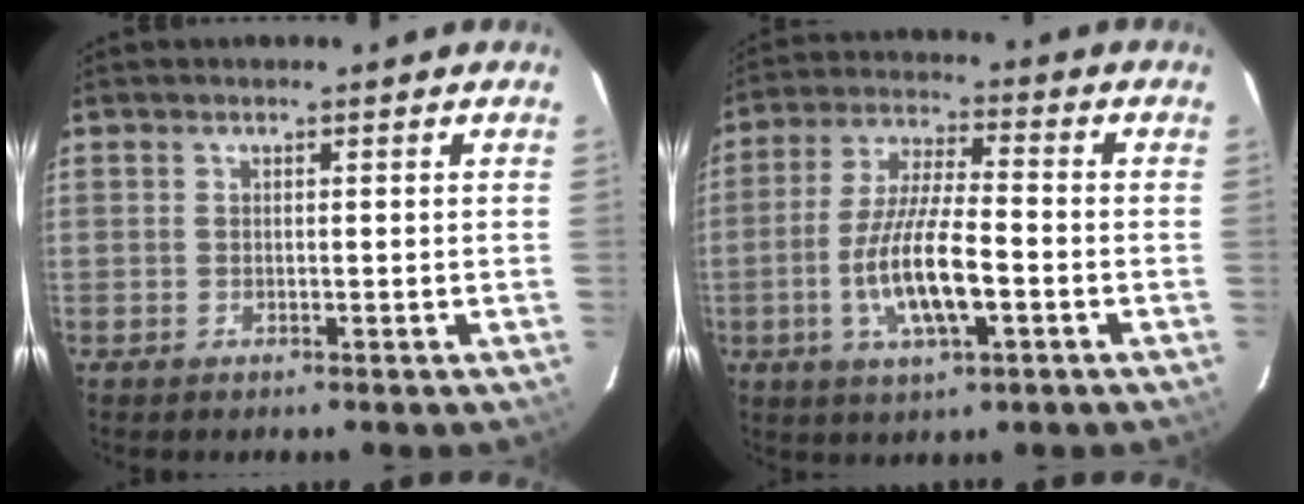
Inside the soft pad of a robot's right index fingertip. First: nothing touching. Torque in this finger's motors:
{"motor_torque": [0.56, -0.20, 0.43, 0.21]}